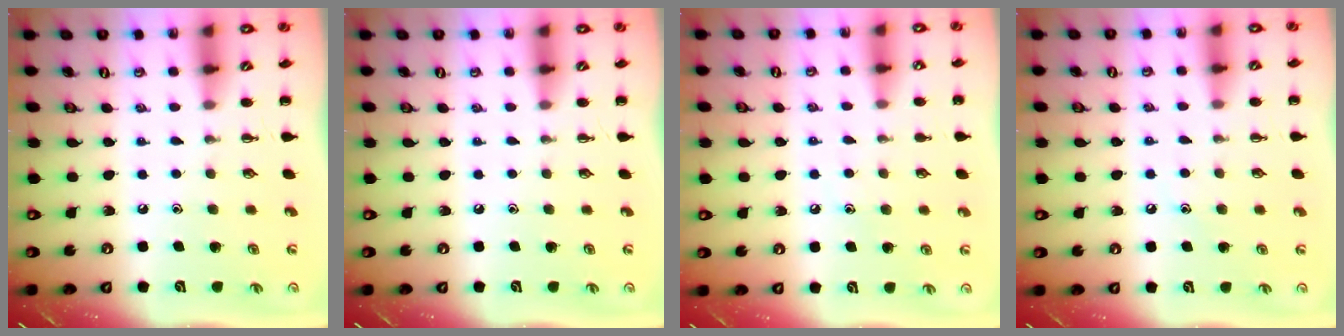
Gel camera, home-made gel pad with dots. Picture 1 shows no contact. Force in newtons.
{"total": 0.0}
{"total": 6.7, "press": 6.4, "slide": 1.8}
{"total": 6.2, "press": 6.0, "slide": 1.7}